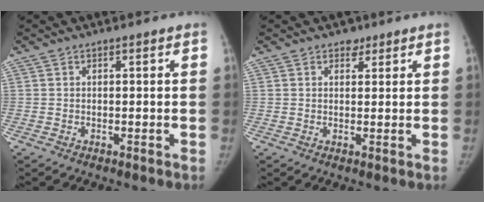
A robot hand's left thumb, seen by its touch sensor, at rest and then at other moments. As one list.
[{"total": 2.0, "force": [1.3, 1.5, 0.4], "torque": [0.009, -0.006, 0.014]}]